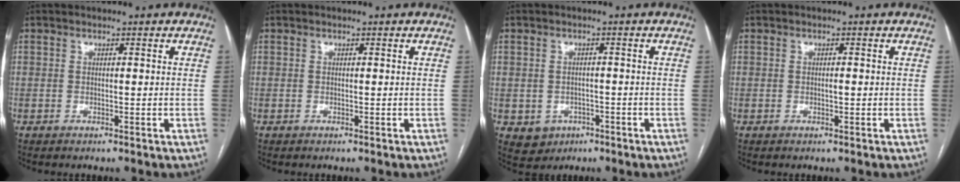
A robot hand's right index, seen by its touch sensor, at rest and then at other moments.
{"total": 0.0}
{"total": 4.3, "force": [-1.7, 3.9, 1.0], "torque": [-0.011, 0.005, -0.015]}
{"total": 0.7, "force": [-0.1, 0.3, 0.7], "torque": [-0.011, 0.000, -0.001]}